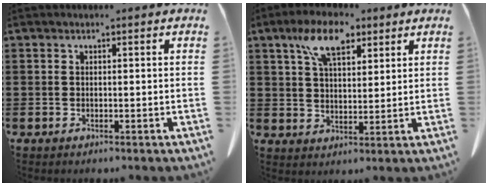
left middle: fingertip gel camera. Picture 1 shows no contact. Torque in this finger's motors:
{"motor_torque": [1.39, 0.75, 0.86, 0.21]}